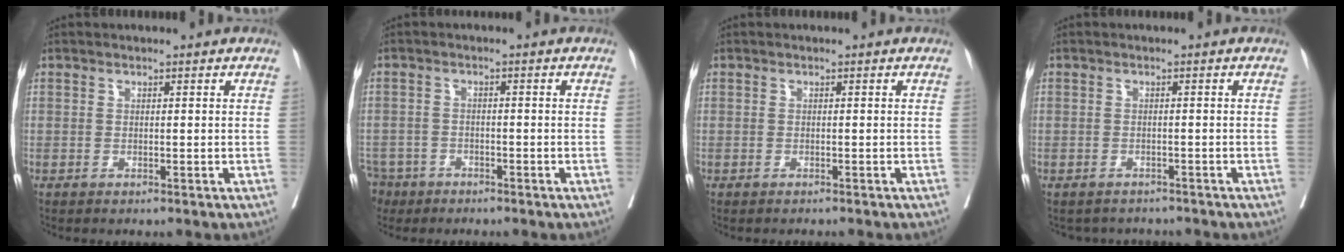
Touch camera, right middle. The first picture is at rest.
{"total": 6.0, "force": [-4.5, 3.8, 0.8], "torque": [-0.022, -0.002, -0.081]}
{"total": 1.8, "force": [-1.7, 0.1, 0.6], "torque": [-0.009, -0.001, -0.023]}
{"total": 3.9, "force": [-3.6, 1.4, 0.0], "torque": [0.003, 0.003, -0.047]}